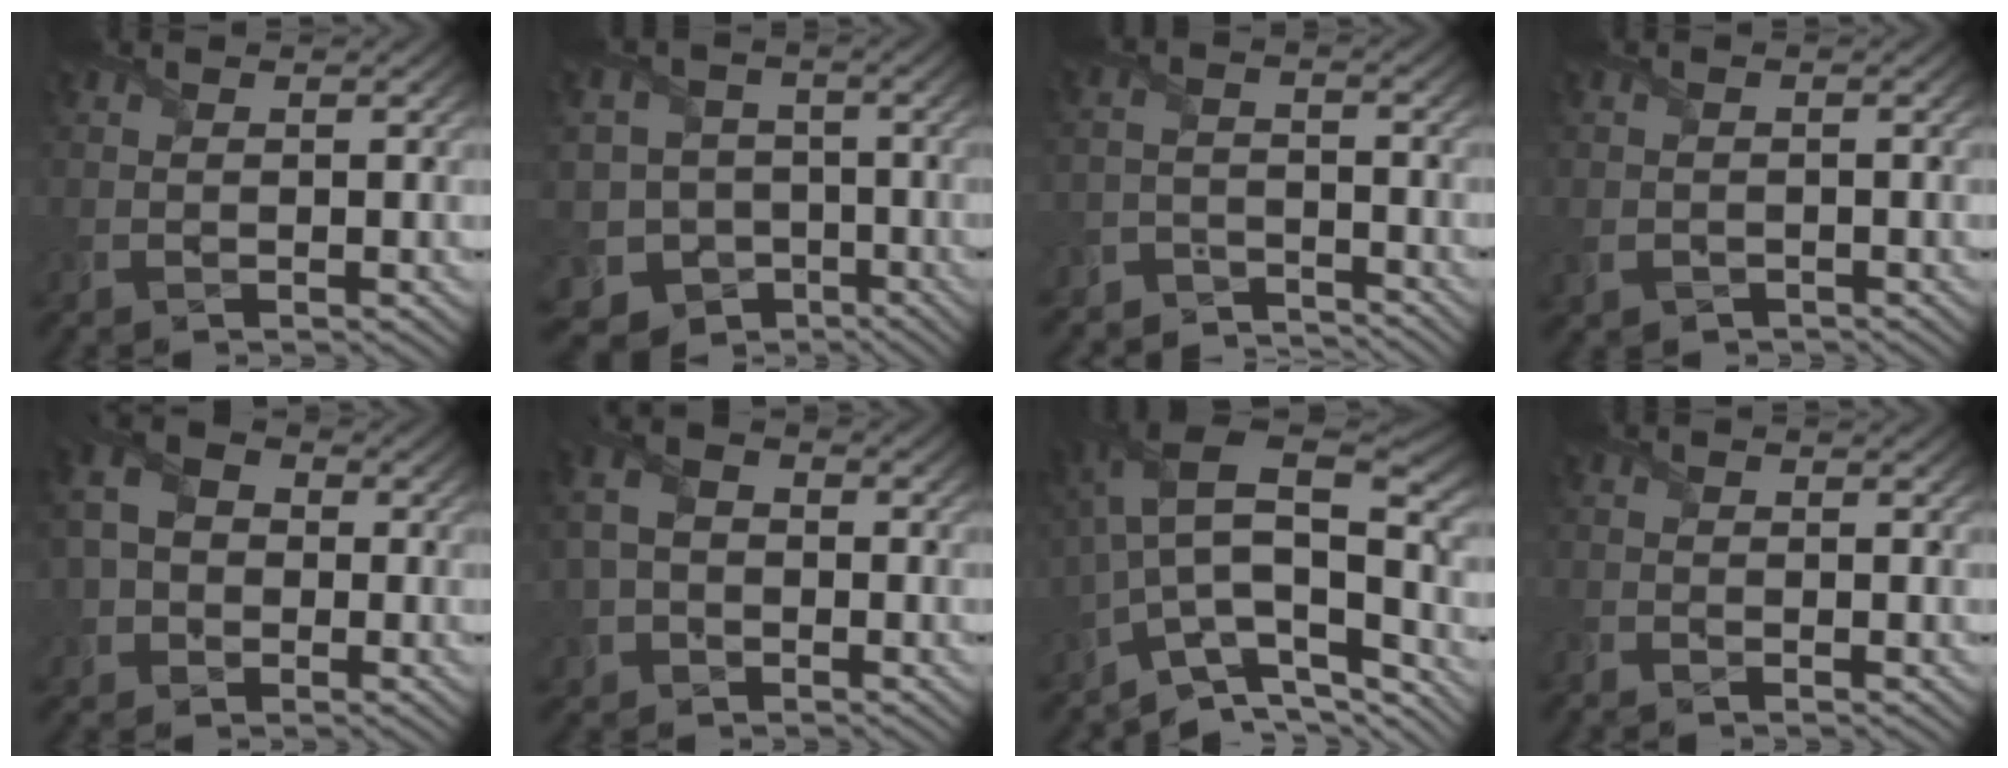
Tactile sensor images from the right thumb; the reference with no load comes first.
{"total": 11.6, "force": [-5.3, 9.9, 2.9], "torque": [-0.108, -0.017, -0.104]}
{"total": 4.5, "force": [-4.5, 0.8, -0.1], "torque": [0.012, -0.002, -0.095]}
{"total": 1.4, "force": [-0.8, 1.0, 0.6], "torque": [-0.016, -0.006, -0.016]}
{"total": 7.1, "force": [-1.0, 6.1, 3.6], "torque": [-0.094, 0.001, -0.036]}
{"total": 5.8, "force": [-1.3, 4.8, 3.1], "torque": [-0.090, 0.000, -0.032]}
{"total": 12.4, "force": [-5.8, 5.8, 9.3], "torque": [-0.181, 0.009, -0.105]}
{"total": 1.4, "force": [-1.2, 0.3, 0.5], "torque": [-0.010, -0.003, -0.027]}